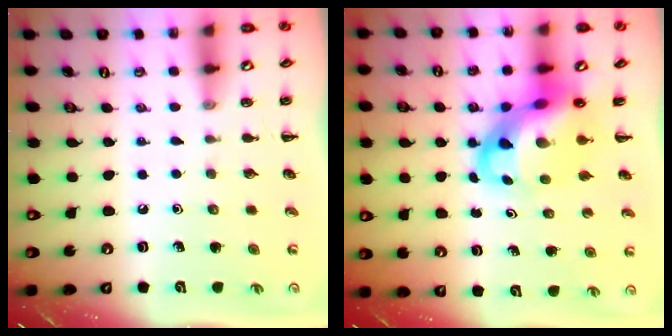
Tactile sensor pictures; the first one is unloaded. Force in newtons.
{"total": 8.6, "press": 8.2, "slide": 2.4}